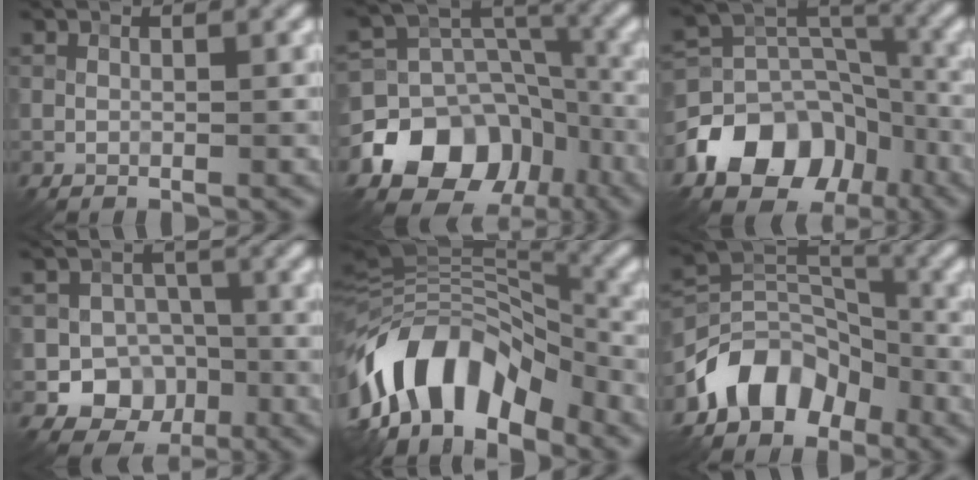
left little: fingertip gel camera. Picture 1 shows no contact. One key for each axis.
{"total": 11.1, "fx": -5.4, "fy": 8.3, "fz": 4.9, "tx": -0.082, "ty": -0.004, "tz": -0.102}
{"total": 10.0, "fx": -5.2, "fy": 6.9, "fz": 4.9, "tx": -0.076, "ty": 0.002, "tz": -0.105}
{"total": 7.8, "fx": -3.0, "fy": 6.8, "fz": 2.5, "tx": -0.010, "ty": -0.005, "tz": -0.070}
{"total": 11.6, "fx": -5.9, "fy": 6.1, "fz": 7.9, "tx": -0.129, "ty": 0.015, "tz": -0.107}
{"total": 7.5, "fx": -4.7, "fy": 5.0, "fz": 3.1, "tx": -0.026, "ty": -0.002, "tz": -0.094}